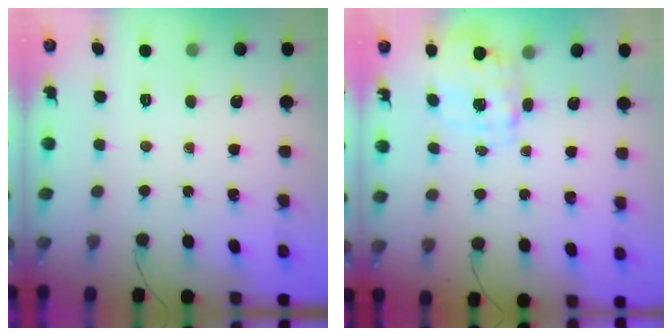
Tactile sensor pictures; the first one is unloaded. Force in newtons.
{"total": 3.9, "press": 3.8, "slide": 0.8}